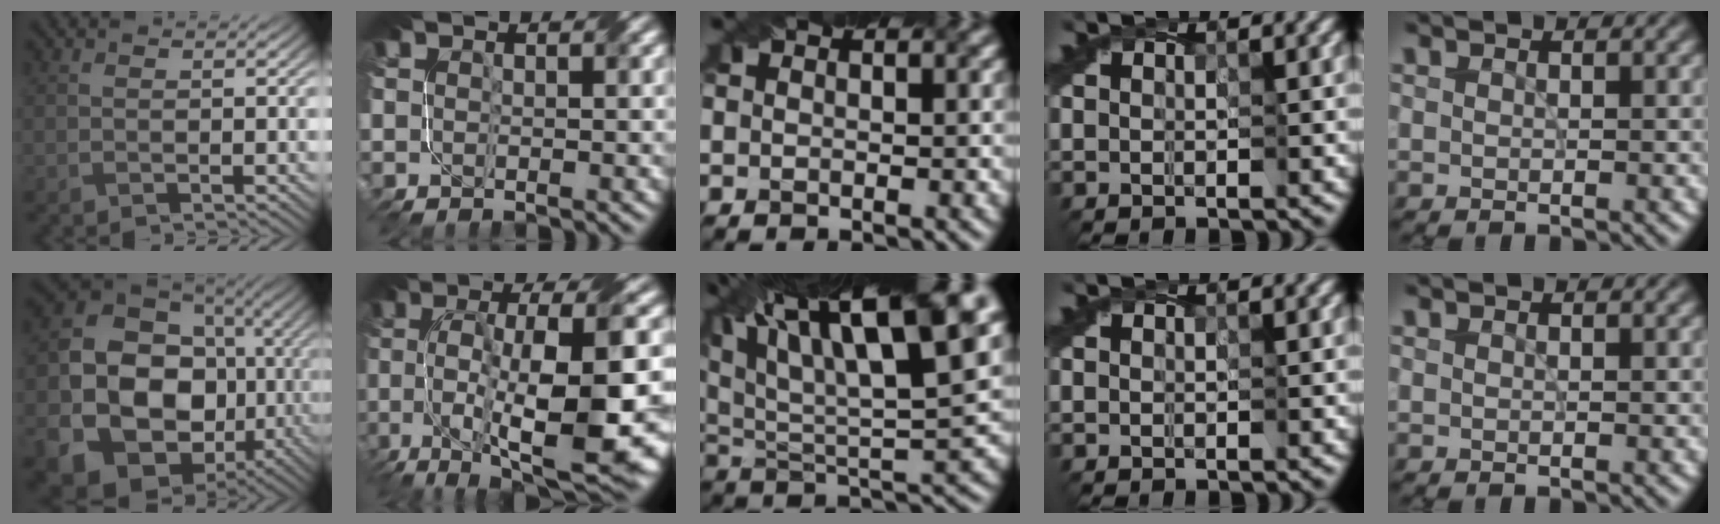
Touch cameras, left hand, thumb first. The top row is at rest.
{"thumb": {"total": 19.7, "force": [-4.2, 16.0, 10.6], "torque": [-0.210, -0.045, -0.071]}, "index": {"total": 14.2, "force": [-3.8, 5.1, 12.7], "torque": [-0.212, -0.008, -0.062]}, "middle": {"total": 17.6, "force": [10.5, 4.9, 13.2], "torque": [-0.259, 0.032, 0.187]}}